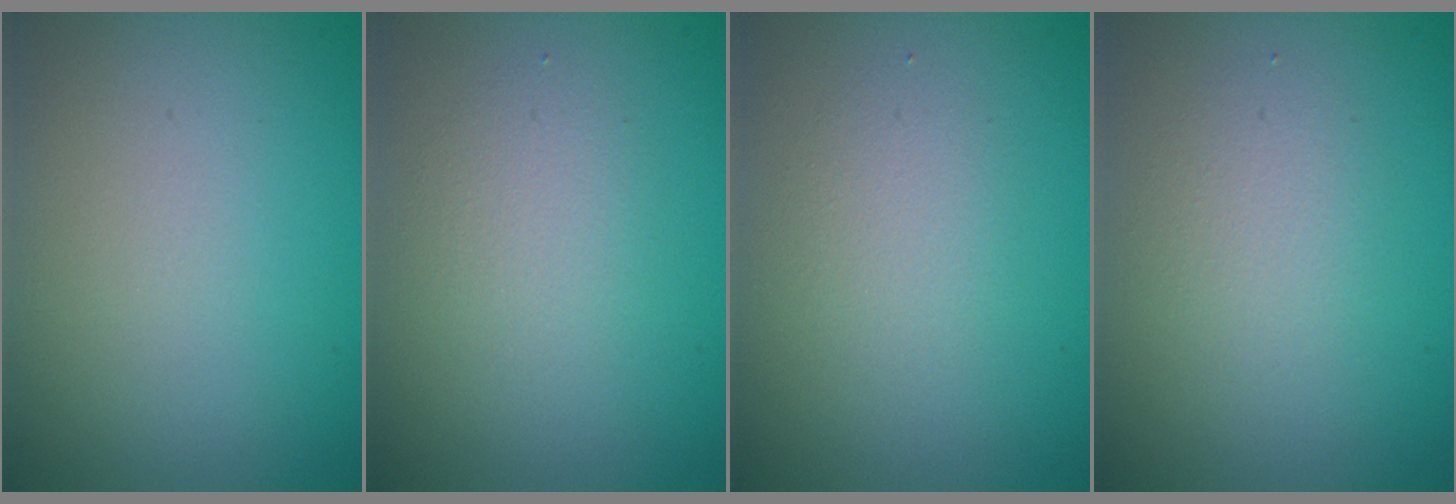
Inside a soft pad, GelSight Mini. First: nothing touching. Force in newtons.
{"total": 1.7, "press": 1.7, "slide": 0.0}
{"total": 1.6, "press": 1.6, "slide": 0.2}
{"total": 1.9, "press": 1.9, "slide": 0.2}